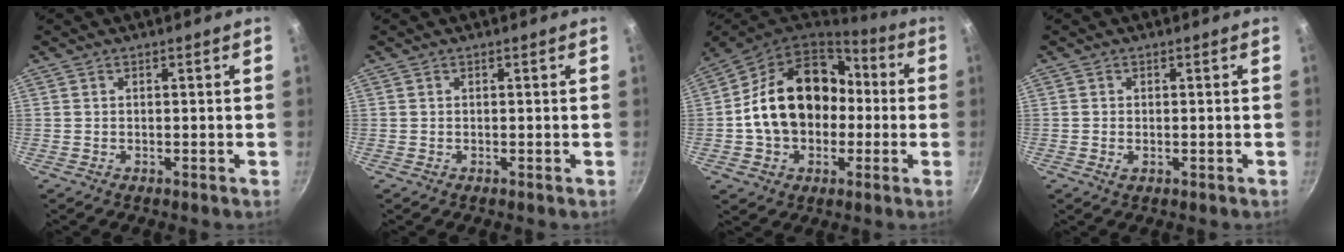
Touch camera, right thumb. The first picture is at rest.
{"total": 0.0}
{"total": 20.7, "force": [-0.2, 15.8, 13.4], "torque": [-0.208, 0.055, -0.001]}
{"total": 1.0, "force": [-0.2, 0.6, 0.7], "torque": [-0.015, -0.001, -0.003]}